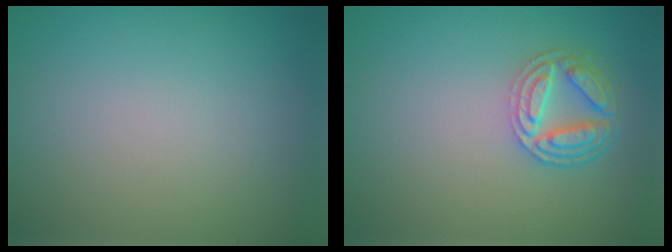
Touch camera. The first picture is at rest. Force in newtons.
{"total": 4.5, "press": 4.0, "slide": 2.1}